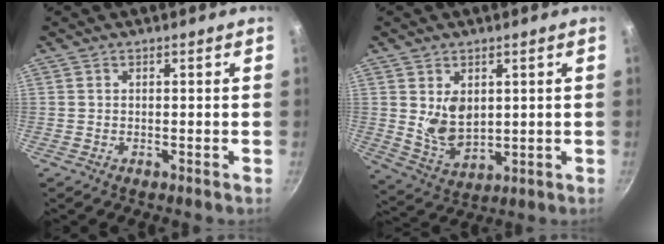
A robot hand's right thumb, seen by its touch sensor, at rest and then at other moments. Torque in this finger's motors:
{"motor_torque": [0.08, 0.12, 0.71, 0.15, 0.12]}